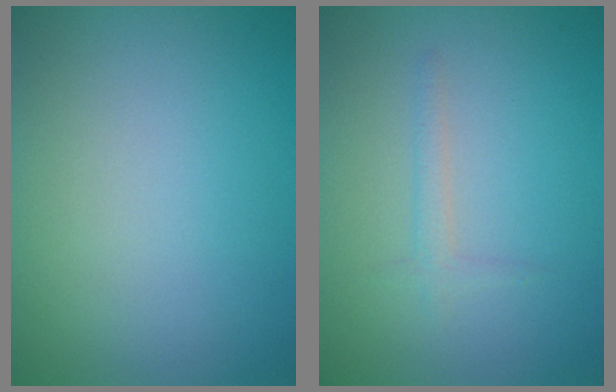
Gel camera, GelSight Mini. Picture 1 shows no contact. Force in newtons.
{"total": 1.2, "press": 1.2, "slide": 0.0}